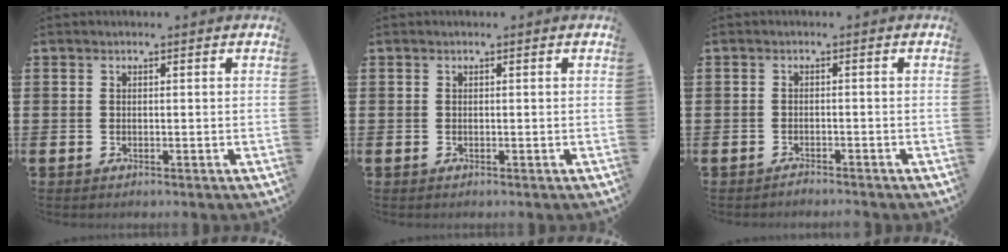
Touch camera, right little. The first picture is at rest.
{"total": 0.0}
{"total": 1.0, "force": [-1.0, 0.0, 0.0], "torque": [-0.003, -0.002, -0.020]}